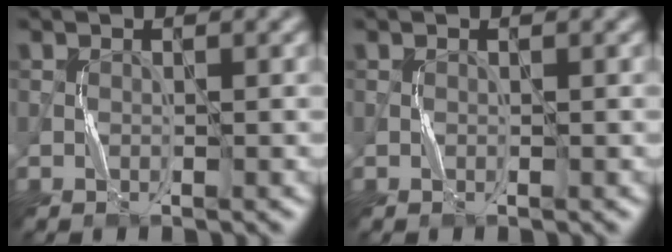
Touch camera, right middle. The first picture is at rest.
{"total": 0.0}